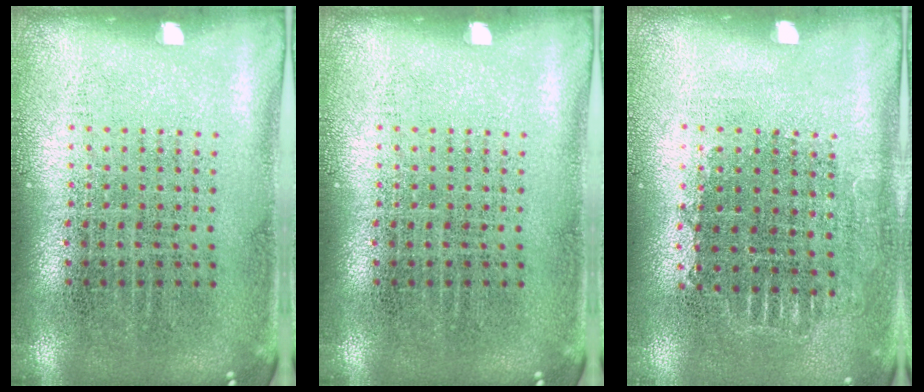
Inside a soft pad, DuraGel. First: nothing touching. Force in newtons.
{"total": 0.0}
{"total": 0.7, "press": 0.7, "slide": 0.1}